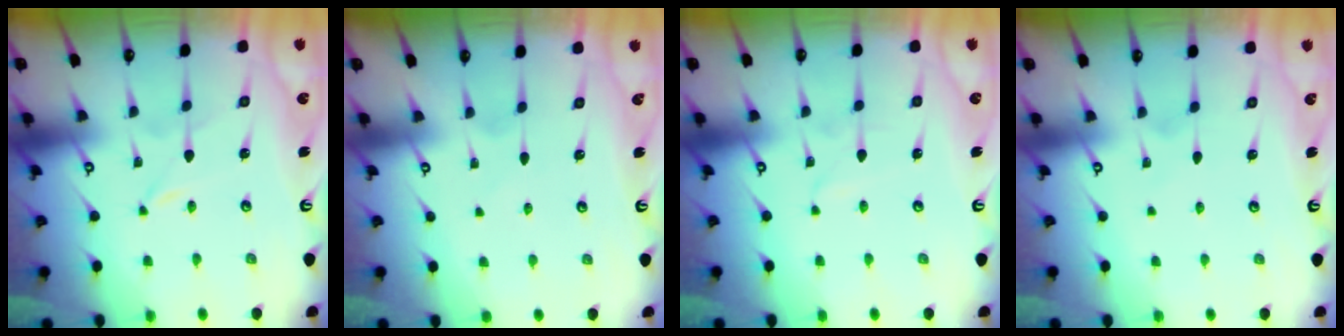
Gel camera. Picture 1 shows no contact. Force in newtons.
{"total": 1.7, "press": 1.7, "slide": 0.2}
{"total": 0.9, "press": 0.9, "slide": 0.1}
{"total": 2.4, "press": 2.4, "slide": 0.2}